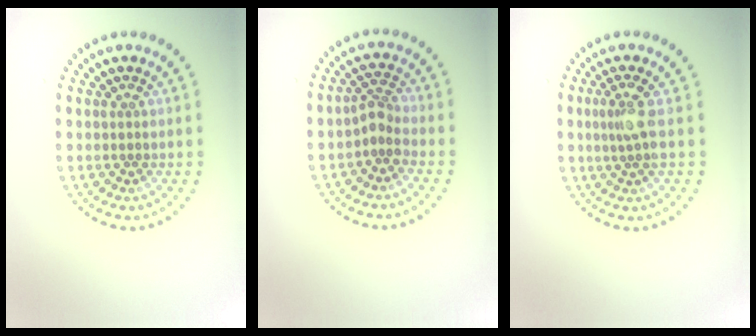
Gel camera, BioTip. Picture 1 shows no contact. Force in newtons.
{"total": 1.9, "press": 1.4, "slide": 1.3}
{"total": 2.2, "press": 1.6, "slide": 1.4}